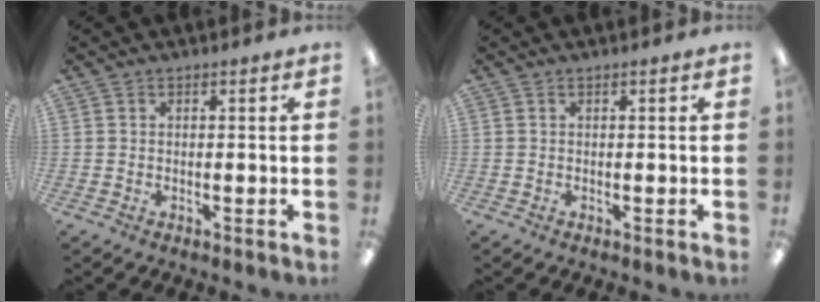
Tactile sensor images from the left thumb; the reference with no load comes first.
{"total": 0.0}